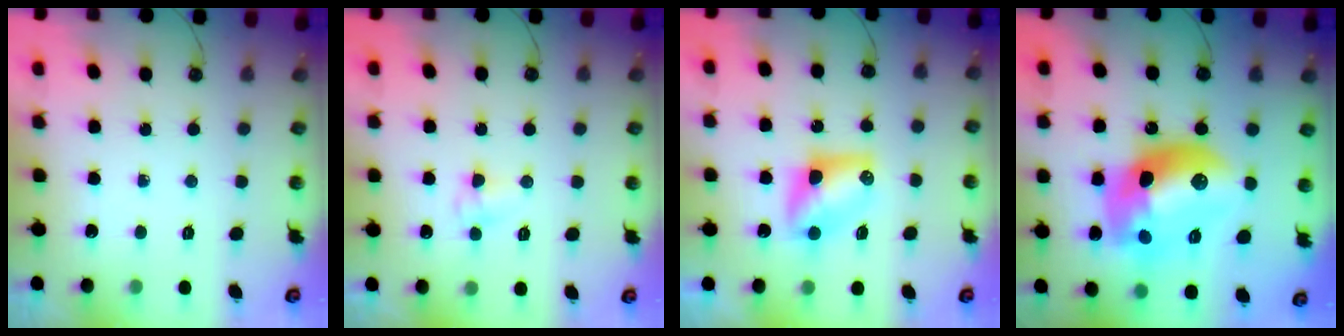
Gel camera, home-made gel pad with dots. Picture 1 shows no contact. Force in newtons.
{"total": 3.9, "press": 3.9, "slide": 0.7}
{"total": 7.9, "press": 7.9, "slide": 0.7}
{"total": 18.8, "press": 18.7, "slide": 1.0}